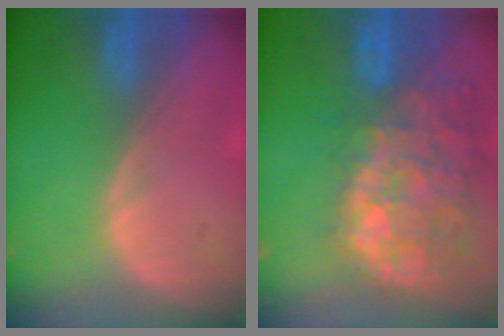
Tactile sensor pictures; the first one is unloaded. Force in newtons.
{"total": 14.2, "press": 11.6, "slide": 8.3}